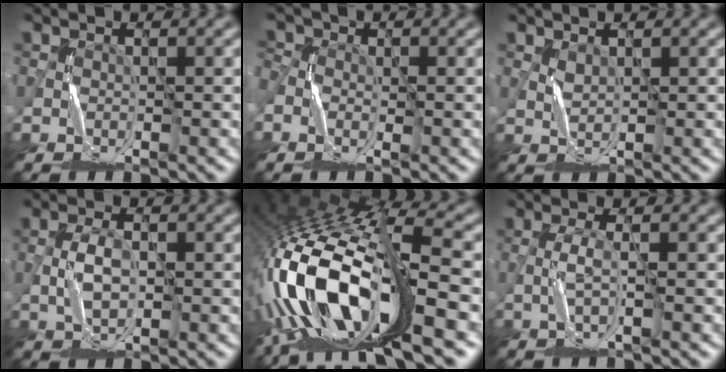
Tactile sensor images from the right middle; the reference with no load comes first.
{"total": 2.4, "force": [-0.8, 1.5, 1.6], "torque": [-0.037, 0.000, -0.017]}
{"total": 0.8, "force": [0.8, 0.1, 0.0], "torque": [-0.009, -0.002, 0.021]}
{"total": 2.1, "force": [0.0, 1.0, 1.8], "torque": [-0.042, 0.001, 0.001]}
{"total": 15.7, "force": [-5.0, 6.1, 13.6], "torque": [-0.294, 0.004, -0.083]}
{"total": 1.2, "force": [0.0, -0.1, 1.2], "torque": [-0.029, 0.004, -0.003]}